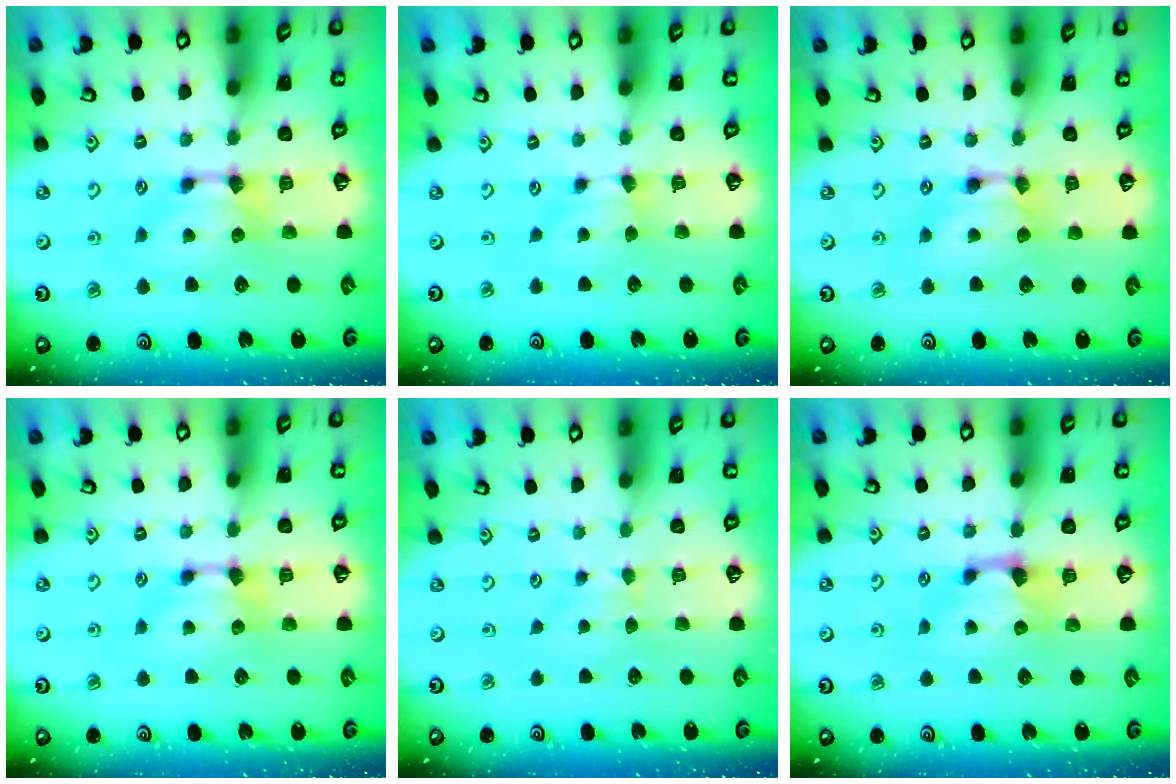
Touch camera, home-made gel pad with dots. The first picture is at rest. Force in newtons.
{"total": 1.2, "press": 1.1, "slide": 0.4}
{"total": 1.5, "press": 1.5, "slide": 0.2}
{"total": 0.0}
{"total": 2.6, "press": 2.6, "slide": 0.4}
{"total": 0.6, "press": 0.0, "slide": 0.6}